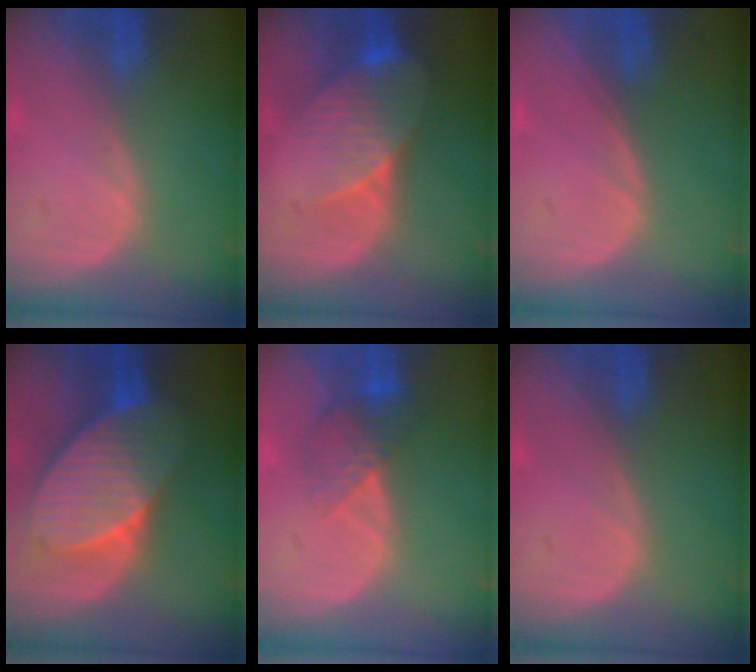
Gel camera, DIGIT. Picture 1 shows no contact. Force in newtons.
{"total": 8.4, "press": 7.5, "slide": 3.8}
{"total": 0.0}
{"total": 10.1, "press": 10.1, "slide": 0.6}
{"total": 4.2, "press": 4.1, "slide": 0.8}
{"total": 0.0}